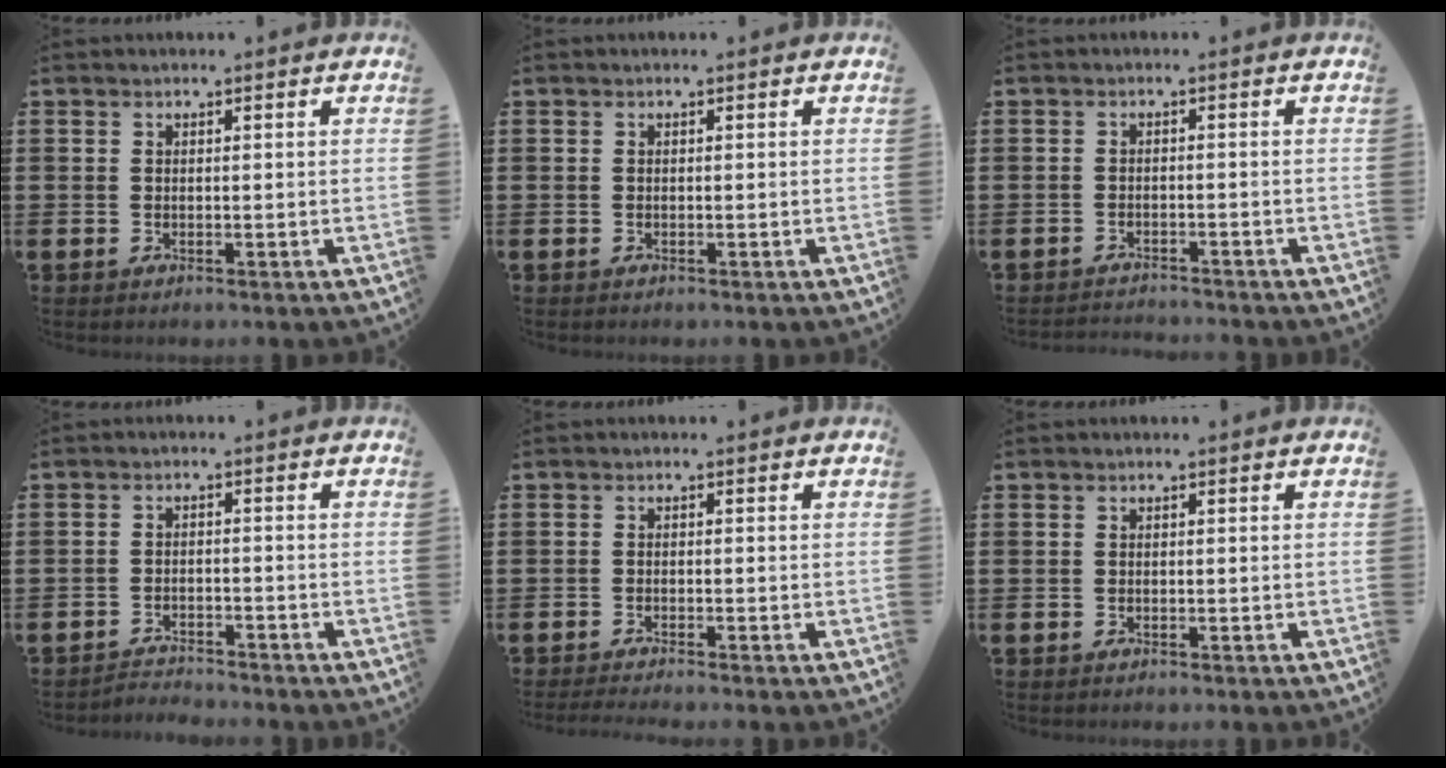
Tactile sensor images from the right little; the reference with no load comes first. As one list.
[{"total": 0.0}, {"total": 1.5, "force": [-1.5, -0.1, -0.2], "torque": [0.000, 0.004, -0.031]}, {"total": 2.3, "force": [-2.3, 0.0, -0.3], "torque": [-0.002, 0.003, -0.050]}, {"total": 1.0, "force": [-0.9, -0.1, 0.5], "torque": [-0.007, -0.002, -0.017]}, {"total": 0.0}]